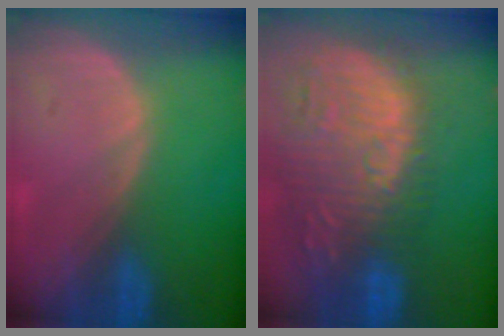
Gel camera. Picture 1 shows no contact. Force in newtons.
{"total": 15.5, "press": 13.1, "slide": 8.3}